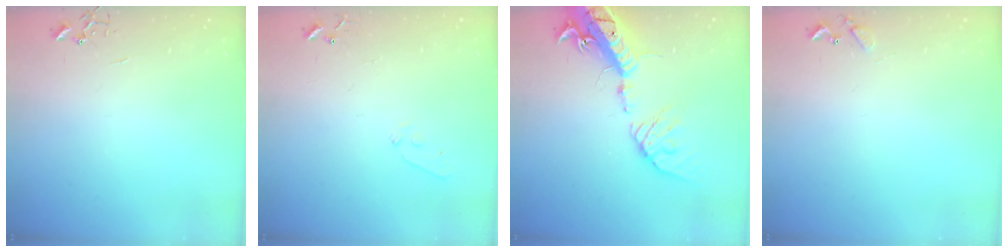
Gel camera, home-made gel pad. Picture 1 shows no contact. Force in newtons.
{"total": 5.2, "press": 5.2, "slide": 0.5}
{"total": 21.1, "press": 20.7, "slide": 4.1}
{"total": 5.5, "press": 5.5, "slide": 0.4}